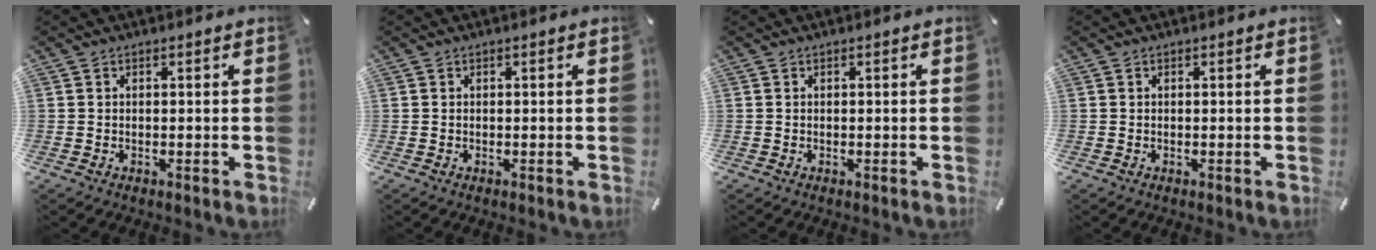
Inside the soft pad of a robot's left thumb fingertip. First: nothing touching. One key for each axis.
{"total": 0.0}
{"total": 0.0}
{"total": 0.0}